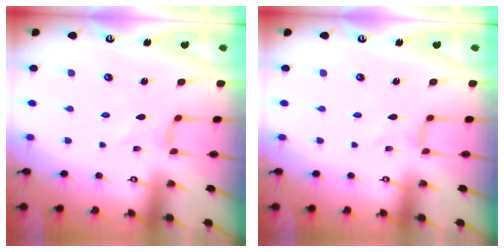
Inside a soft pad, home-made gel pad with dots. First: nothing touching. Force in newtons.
{"total": 0.0}